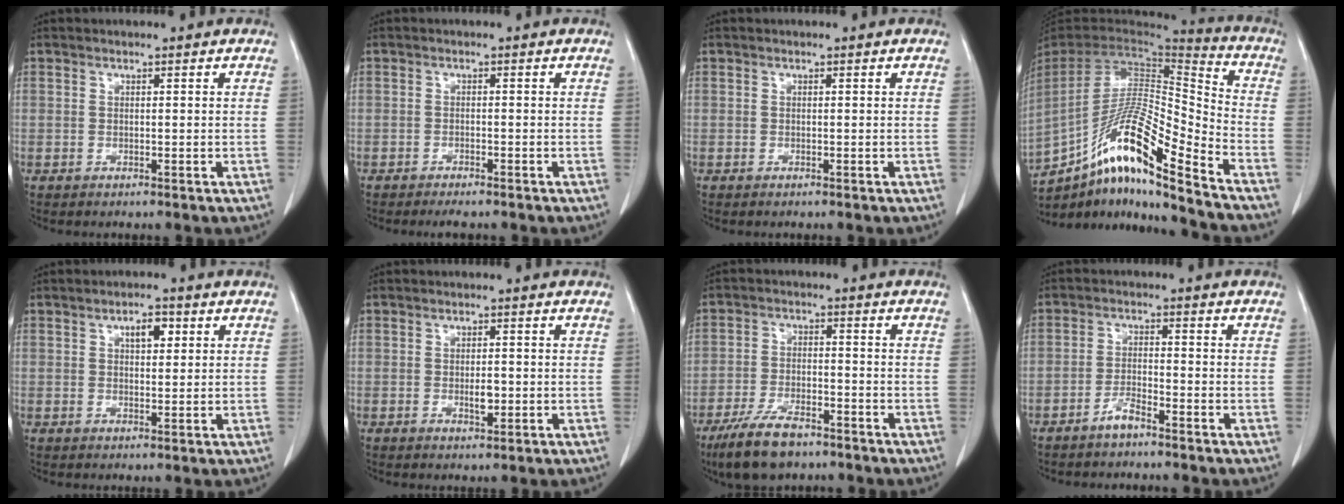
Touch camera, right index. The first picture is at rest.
{"total": 2.4, "force": [-2.0, 0.6, 1.2], "torque": [-0.011, -0.002, -0.023]}
{"total": 0.0}
{"total": 18.6, "force": [-13.1, 0.5, 13.1], "torque": [-0.267, -0.005, -0.241]}
{"total": 3.2, "force": [1.3, 1.1, 2.7], "torque": [-0.044, 0.002, 0.022]}
{"total": 2.4, "force": [-0.3, 1.0, 2.2], "torque": [-0.040, -0.002, -0.002]}
{"total": 8.7, "force": [-6.4, 2.9, 5.2], "torque": [-0.103, -0.012, -0.114]}
{"total": 2.8, "force": [-2.3, 0.3, 1.6], "torque": [-0.029, 0.003, -0.044]}